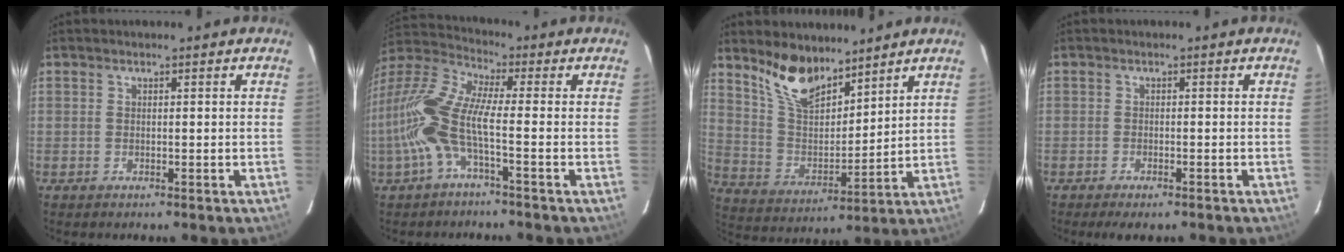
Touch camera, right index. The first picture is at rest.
{"total": 12.9, "force": [-3.4, 2.9, 12.1], "torque": [-0.249, 0.002, -0.076]}
{"total": 12.0, "force": [9.2, 4.8, 5.9], "torque": [-0.119, 0.006, 0.185]}
{"total": 3.7, "force": [-2.9, 1.1, 2.0], "torque": [-0.050, -0.014, -0.049]}